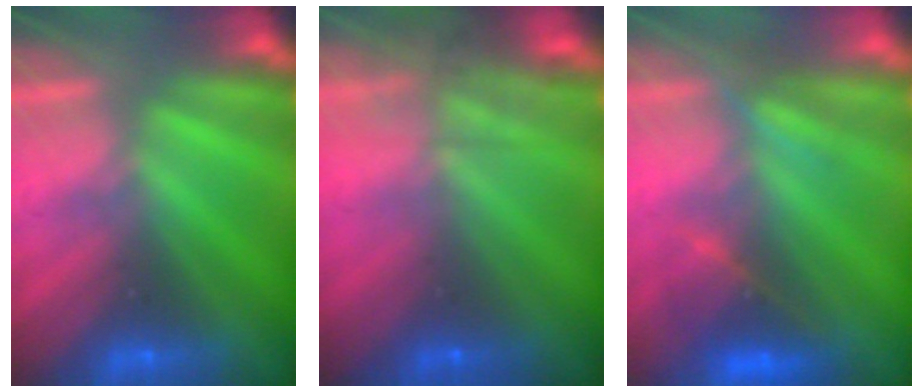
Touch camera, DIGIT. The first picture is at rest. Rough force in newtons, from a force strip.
{"total": 11.2}
{"total": 3.0}